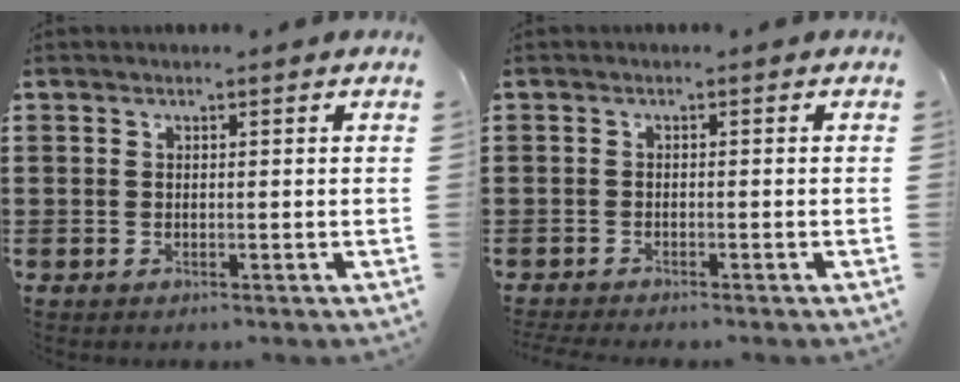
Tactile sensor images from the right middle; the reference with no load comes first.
{"total": 1.0, "force": [-1.0, 0.0, 0.2], "torque": [-0.004, -0.001, -0.020]}